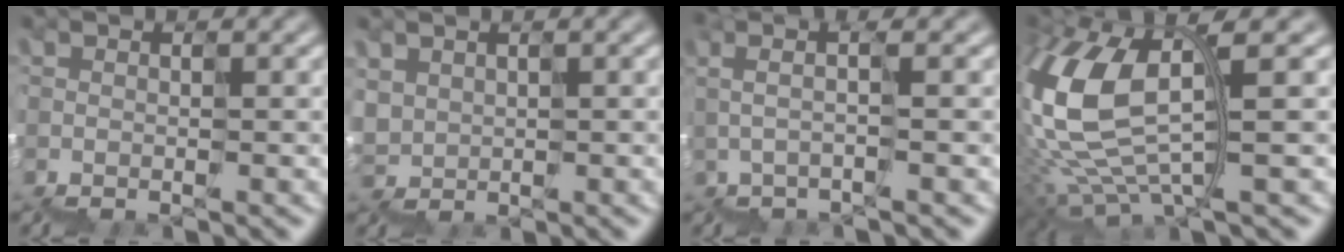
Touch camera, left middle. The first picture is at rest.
{"total": 1.5, "force": [1.1, 1.0, 0.1], "torque": [-0.018, 0.010, 0.033]}
{"total": 1.7, "force": [0.8, 0.1, 1.5], "torque": [-0.032, 0.018, 0.009]}
{"total": 7.3, "force": [1.8, 2.6, 6.5], "torque": [-0.176, 0.007, 0.036]}